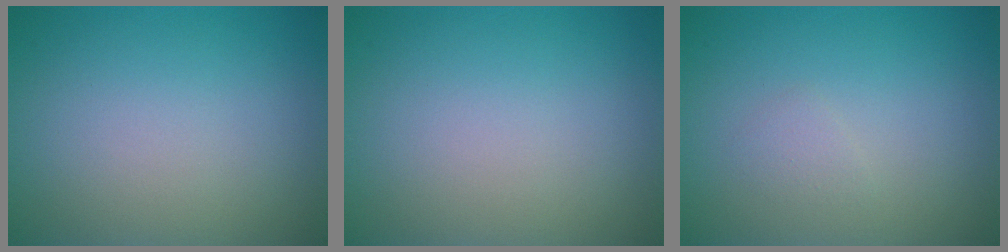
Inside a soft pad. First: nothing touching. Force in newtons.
{"total": 0.0}
{"total": 0.8, "press": 0.8, "slide": 0.1}